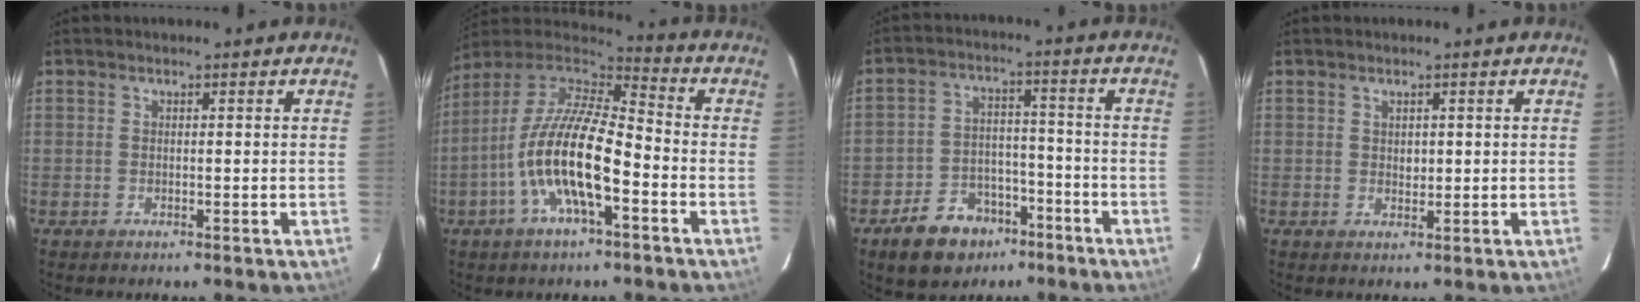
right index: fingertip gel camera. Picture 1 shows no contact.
{"total": 16.9, "force": [-5.8, 5.2, 15.0], "torque": [-0.289, -0.009, -0.114]}
{"total": 12.0, "force": [-7.7, 7.7, 4.9], "torque": [-0.114, 0.022, -0.105]}
{"total": 1.4, "force": [0.6, 1.1, 0.7], "torque": [-0.007, 0.003, 0.013]}